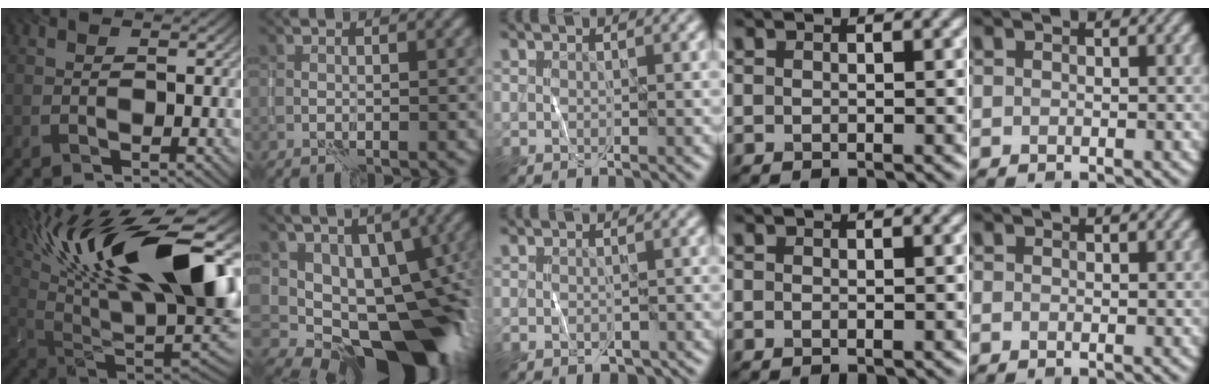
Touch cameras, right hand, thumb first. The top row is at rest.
{"thumb": {"total": 20.0, "force": [7.7, 7.2, 17.0], "torque": [-0.280, 0.032, 0.136]}, "index": {"total": 11.8, "force": [-0.8, 7.6, 9.0], "torque": [-0.092, -0.001, -0.014]}, "middle": {"total": 1.5, "force": [-1.0, 0.9, 0.7], "torque": [-0.008, -0.010, -0.010]}}